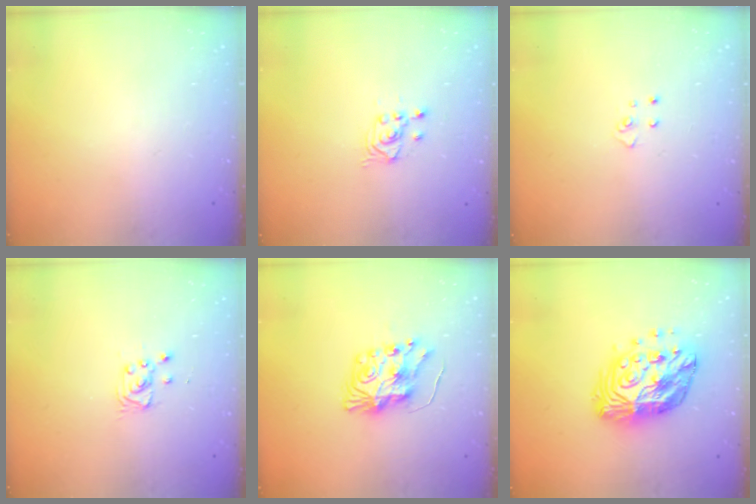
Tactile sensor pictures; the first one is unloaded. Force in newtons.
{"total": 2.6, "press": 2.6, "slide": 0.1}
{"total": 4.7, "press": 4.6, "slide": 0.4}
{"total": 2.9, "press": 2.9, "slide": 0.4}
{"total": 8.5, "press": 8.5, "slide": 0.4}
{"total": 15.8, "press": 15.7, "slide": 1.3}